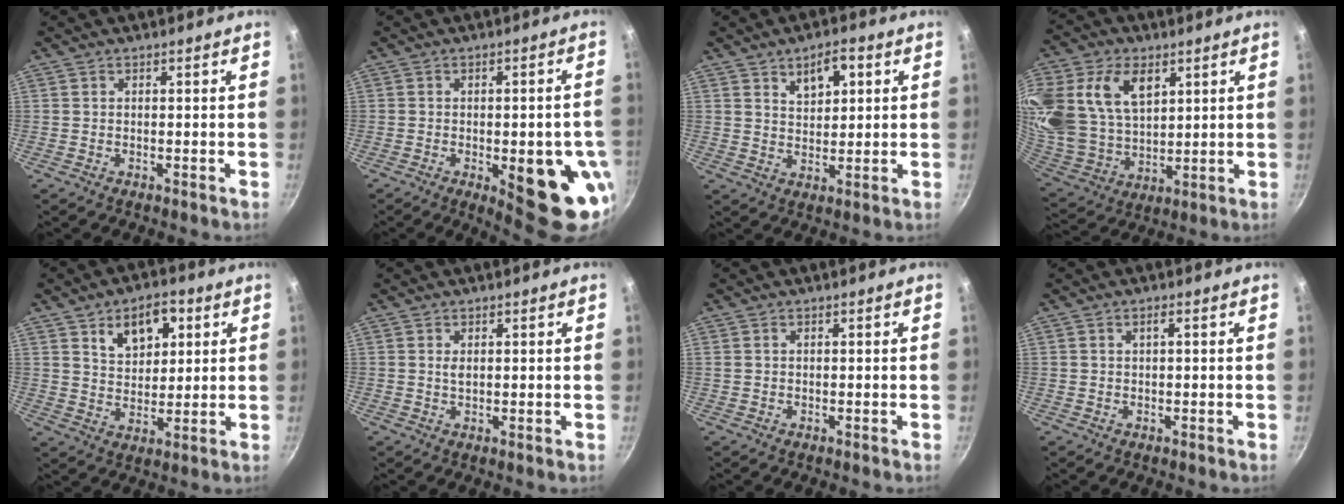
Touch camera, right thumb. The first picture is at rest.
{"total": 15.2, "force": [-4.3, 5.6, 13.5], "torque": [-0.132, 0.004, -0.048]}
{"total": 6.7, "force": [2.9, 3.8, 4.7], "torque": [-0.055, -0.009, 0.050]}
{"total": 23.4, "force": [9.1, 15.7, 14.7], "torque": [-0.318, -0.005, 0.183]}
{"total": 10.3, "force": [4.4, 6.7, 6.6], "torque": [-0.066, -0.012, 0.073]}
{"total": 1.2, "force": [0.4, 0.5, 0.9], "torque": [-0.016, -0.003, 0.006]}
{"total": 0.6, "force": [0.2, 0.4, 0.3], "torque": [-0.005, 0.002, 0.005]}
{"total": 1.1, "force": [0.3, 0.4, 1.0], "torque": [-0.017, 0.004, 0.007]}